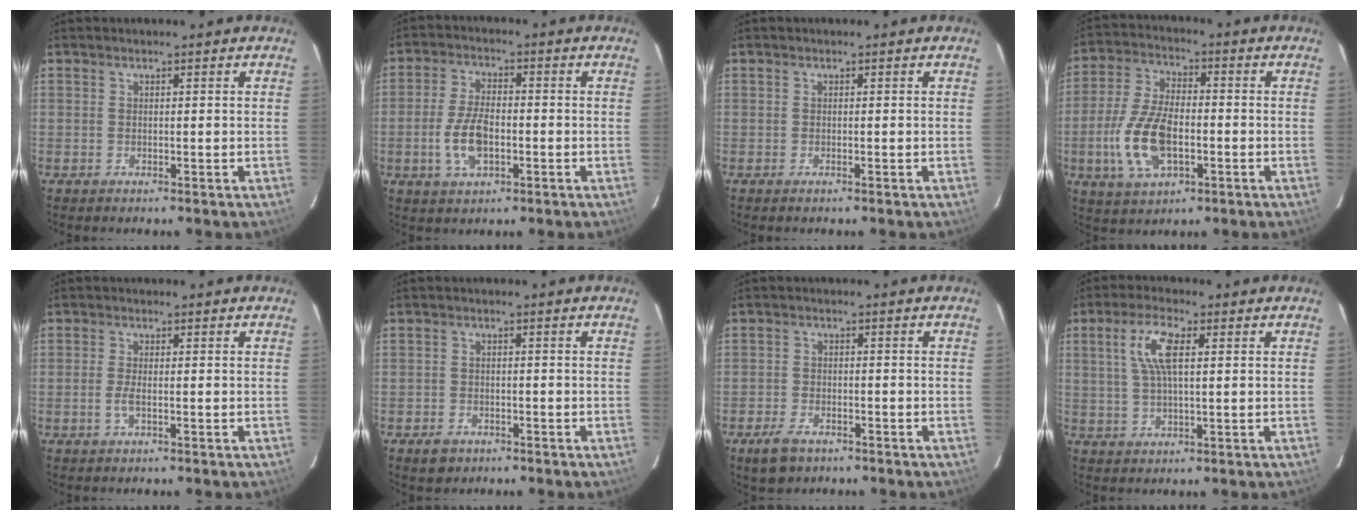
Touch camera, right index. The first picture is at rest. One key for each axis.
{"total": 7.3, "fx": -2.0, "fy": 3.9, "fz": 5.9, "tx": -0.124, "ty": 0.003, "tz": -0.033}
{"total": 0.0}
{"total": 13.2, "fx": -3.4, "fy": 6.7, "fz": 10.9, "tx": -0.237, "ty": 0.001, "tz": -0.060}
{"total": 2.2, "fx": -0.7, "fy": 0.4, "fz": 2.1, "tx": -0.044, "ty": -0.002, "tz": -0.015}
{"total": 3.4, "fx": -2.2, "fy": 2.5, "fz": 1.0, "tx": -0.032, "ty": 0.001, "tz": -0.033}
{"total": 5.4, "fx": -3.7, "fy": 2.9, "fz": 2.7, "tx": -0.075, "ty": -0.006, "tz": -0.063}
{"total": 7.0, "fx": 2.0, "fy": 2.3, "fz": 6.3, "tx": -0.126, "ty": 0.011, "tz": 0.041}